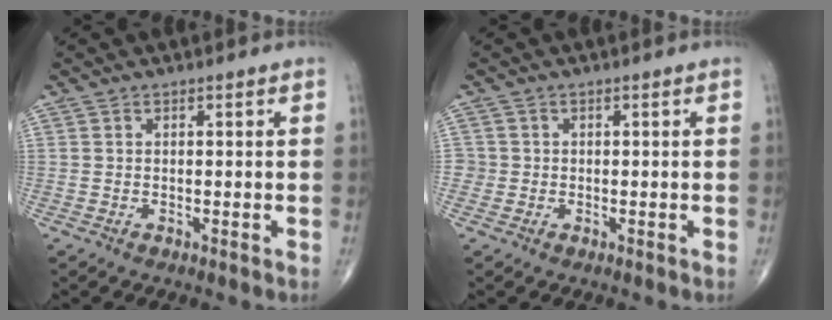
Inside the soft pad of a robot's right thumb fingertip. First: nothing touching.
{"total": 1.7, "force": [-0.3, 1.7, 0.0], "torque": [0.013, 0.007, -0.010]}